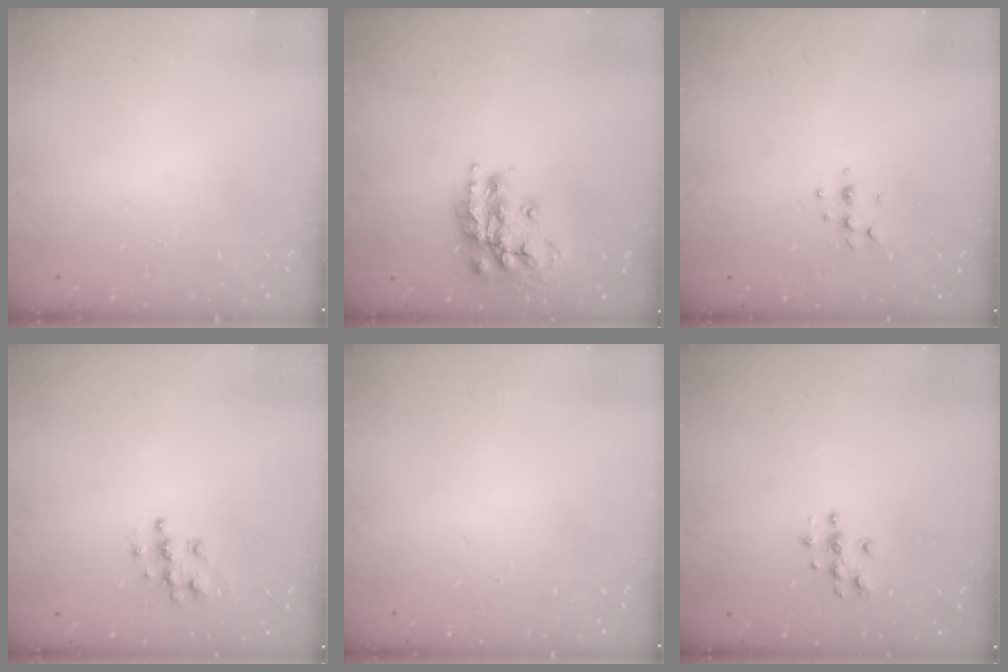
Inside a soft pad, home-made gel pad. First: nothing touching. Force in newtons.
{"total": 16.8, "press": 16.7, "slide": 1.5}
{"total": 4.5, "press": 4.4, "slide": 0.8}
{"total": 7.4, "press": 7.4, "slide": 0.2}
{"total": 0.0}
{"total": 3.9, "press": 3.8, "slide": 0.4}